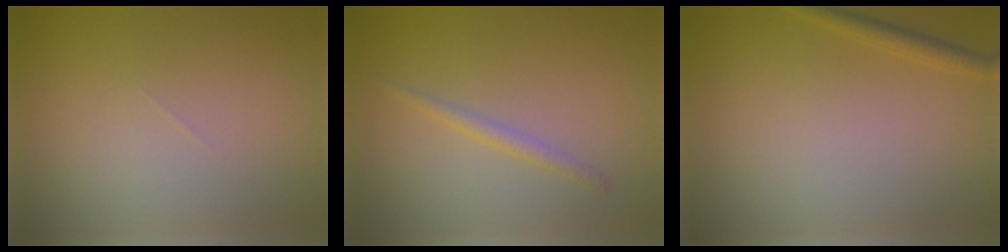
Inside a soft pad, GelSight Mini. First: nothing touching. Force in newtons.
{"total": 1.3, "press": 1.3, "slide": 0.1}
{"total": 1.5, "press": 1.5, "slide": 0.1}